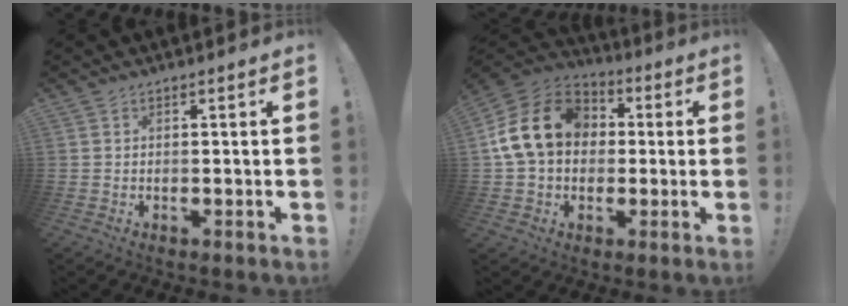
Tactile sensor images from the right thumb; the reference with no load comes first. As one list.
[{"total": 18.6, "force": [3.3, 14.1, 11.7], "torque": [-0.211, 0.011, 0.065]}]